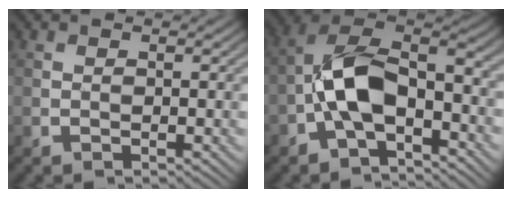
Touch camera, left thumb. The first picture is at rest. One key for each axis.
{"total": 10.2, "fx": -2.8, "fy": 5.4, "fz": 8.2, "tx": -0.156, "ty": 0.013, "tz": -0.062}